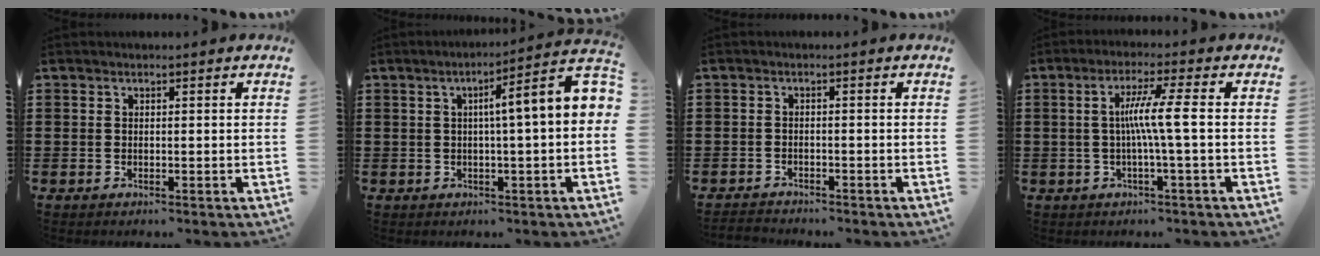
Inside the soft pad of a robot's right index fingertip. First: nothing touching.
{"total": 5.5, "force": [0.5, -0.4, 5.5], "torque": [-0.088, -0.024, -0.002]}
{"total": 1.6, "force": [-1.5, 0.3, -0.2], "torque": [0.000, 0.004, -0.036]}
{"total": 6.3, "force": [-0.3, -0.6, 6.2], "torque": [-0.115, -0.003, -0.014]}